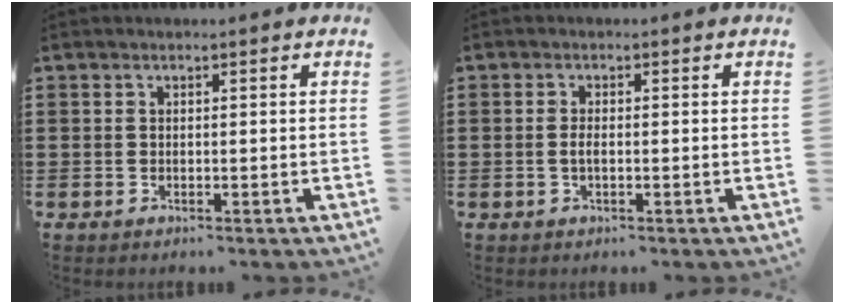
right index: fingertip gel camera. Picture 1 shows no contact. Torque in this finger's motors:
{"motor_torque": [2.14, 0.00, 0.18, 0.06]}